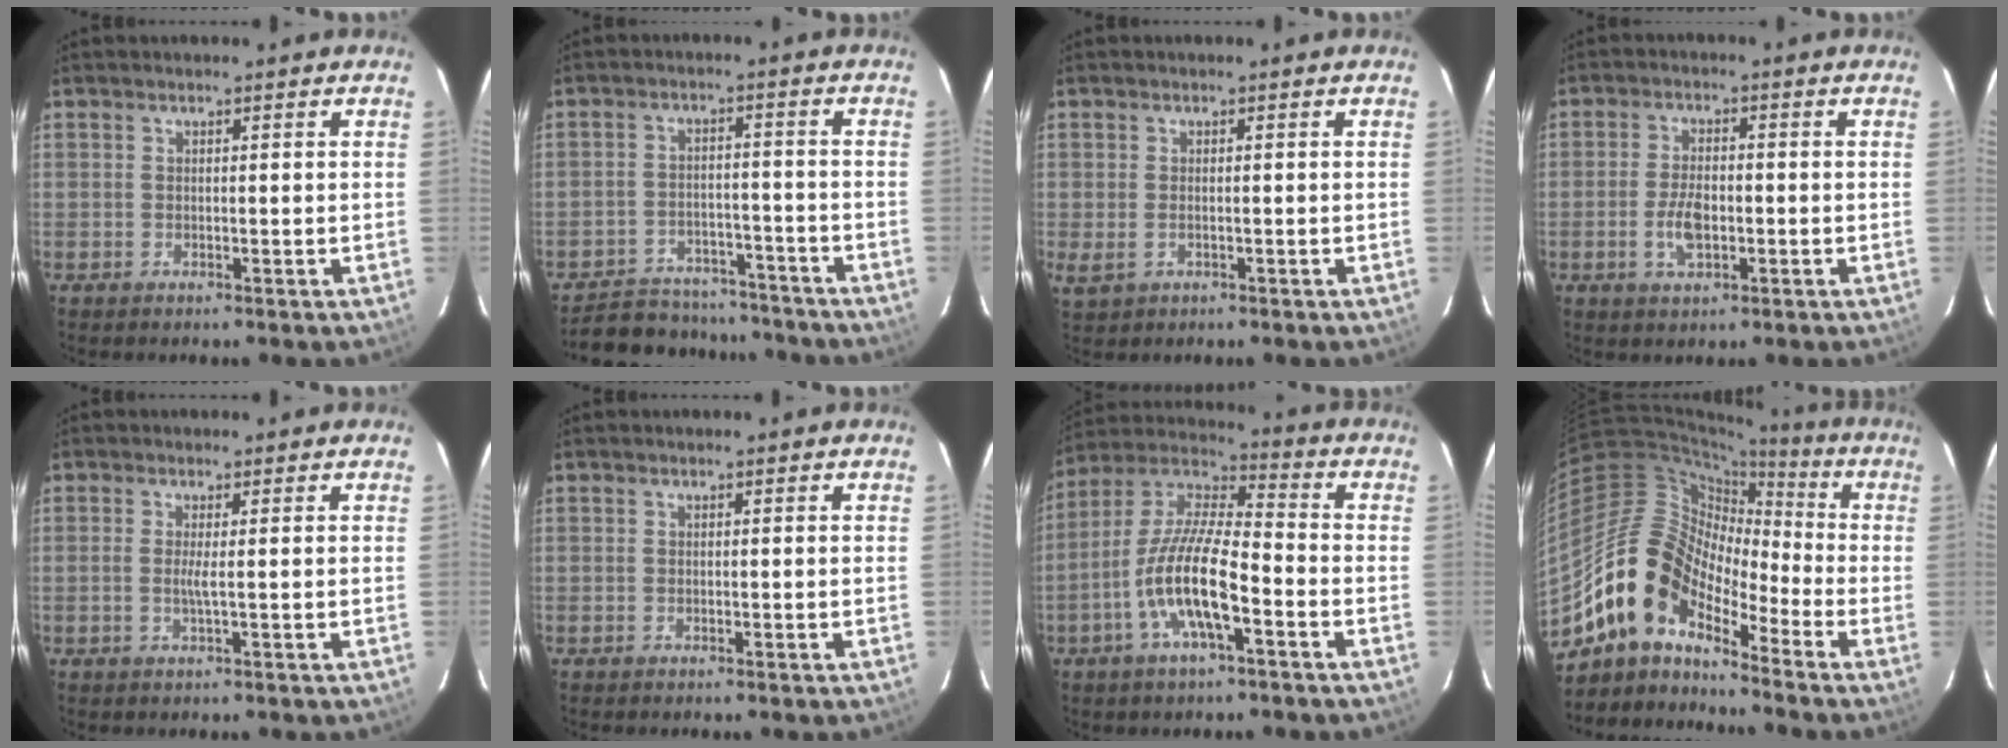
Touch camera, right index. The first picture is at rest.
{"total": 18.4, "force": [-16.0, 7.0, 6.0], "torque": [-0.142, 0.022, -0.209]}
{"total": 2.9, "force": [-0.8, 1.9, 2.1], "torque": [-0.042, -0.007, -0.010]}
{"total": 5.6, "force": [-1.6, 2.8, 4.6], "torque": [-0.093, 0.000, -0.027]}
{"total": 1.6, "force": [0.0, -0.4, 1.6], "torque": [-0.031, -0.004, -0.002]}
{"total": 0.0}
{"total": 14.0, "force": [-5.7, 3.6, 12.3], "torque": [-0.249, -0.006, -0.111]}
{"total": 13.7, "force": [-10.2, 6.0, 6.8], "torque": [-0.115, 0.018, -0.210]}